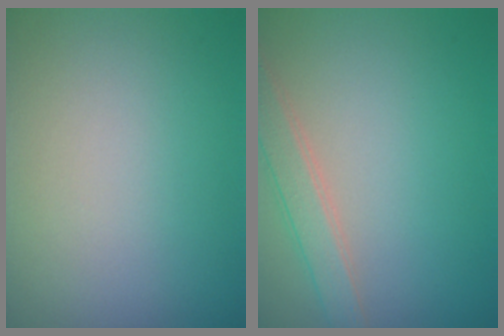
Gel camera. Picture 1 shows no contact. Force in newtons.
{"total": 2.7, "press": 2.7, "slide": 0.1}